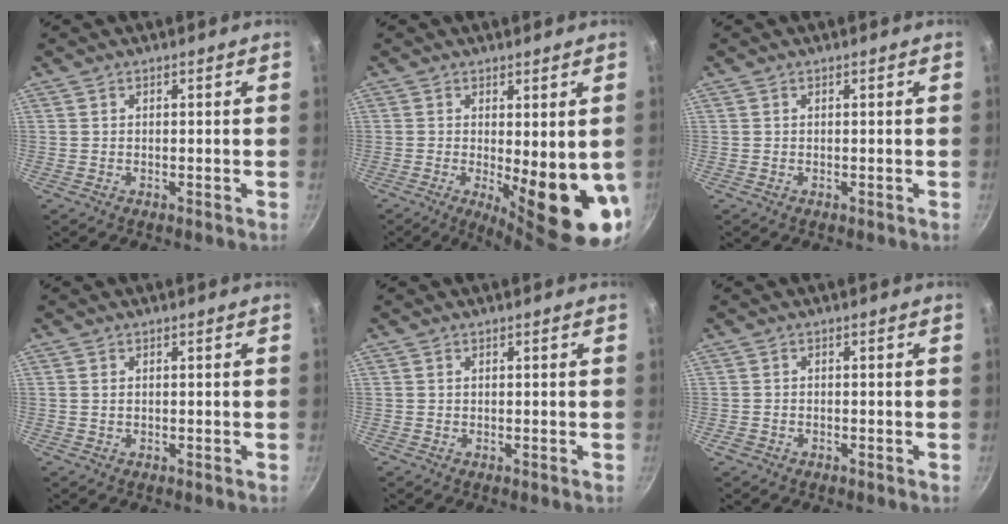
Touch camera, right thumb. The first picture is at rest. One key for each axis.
{"total": 14.0, "fx": -1.7, "fy": 4.2, "fz": 13.2, "tx": -0.151, "ty": -0.028, "tz": -0.011}
{"total": 0.0}
{"total": 0.9, "fx": 0.2, "fy": 0.6, "fz": 0.6, "tx": -0.009, "ty": 0.003, "tz": 0.003}
{"total": 0.0}
{"total": 1.2, "fx": -0.7, "fy": 0.9, "fz": 0.5, "tx": -0.014, "ty": 0.005, "tz": -0.011}